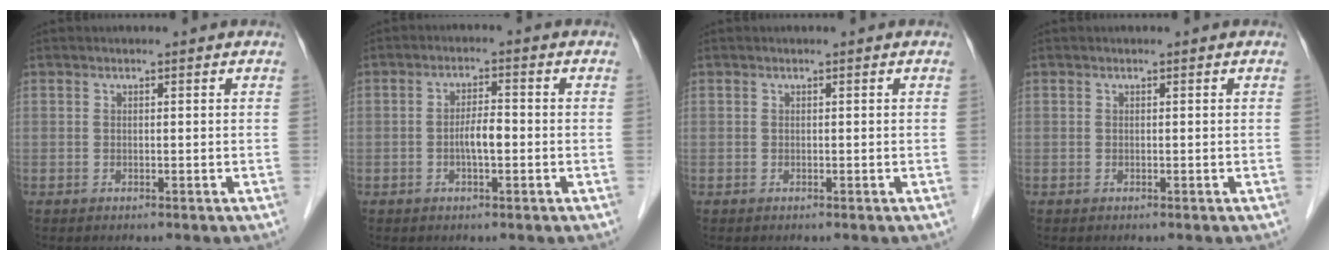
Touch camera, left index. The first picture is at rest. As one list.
[{"total": 3.3, "force": [-0.8, 0.8, 3.1], "torque": [-0.059, 0.004, -0.015]}, {"total": 0.0}, {"total": 0.0}]